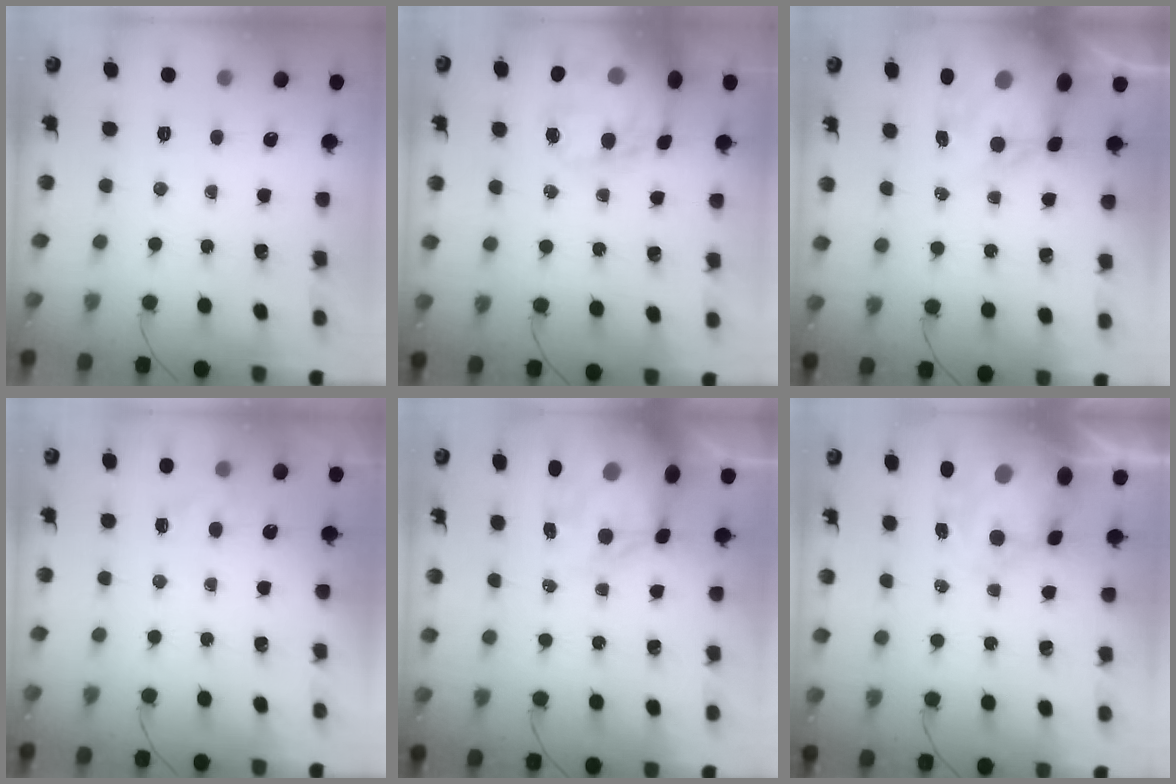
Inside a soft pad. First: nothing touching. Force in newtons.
{"total": 18.6, "press": 18.0, "slide": 4.4}
{"total": 10.7, "press": 10.3, "slide": 3.1}
{"total": 4.1, "press": 3.9, "slide": 1.4}
{"total": 12.6, "press": 12.1, "slide": 3.5}
{"total": 7.7, "press": 7.4, "slide": 2.1}